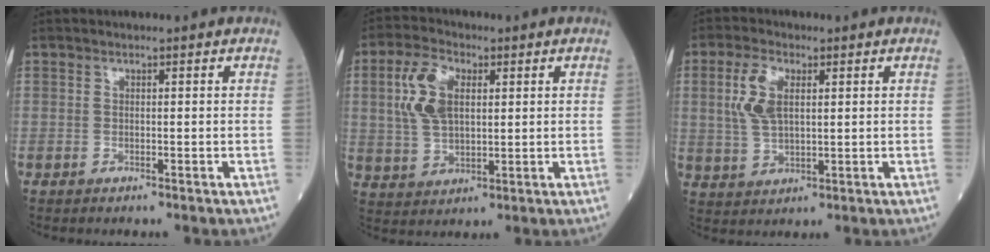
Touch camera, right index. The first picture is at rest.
{"total": 8.3, "force": [2.2, 4.3, 6.8], "torque": [-0.156, 0.014, 0.046]}
{"total": 6.3, "force": [1.8, 2.8, 5.4], "torque": [-0.129, 0.008, 0.041]}